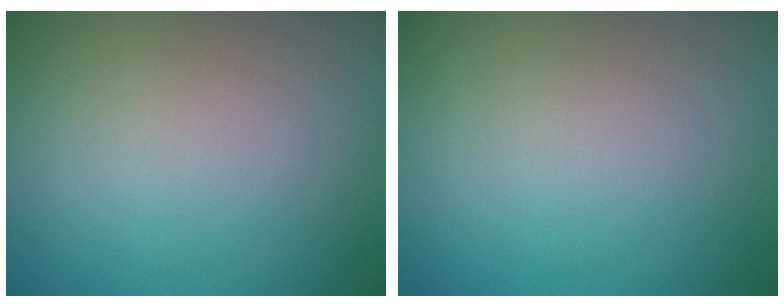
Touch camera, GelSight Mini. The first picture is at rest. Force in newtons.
{"total": 0.0}